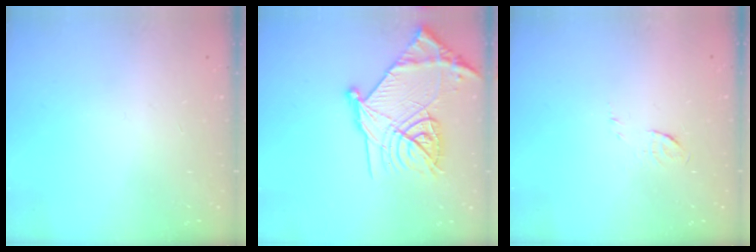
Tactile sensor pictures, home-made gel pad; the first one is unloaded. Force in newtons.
{"total": 23.6, "press": 23.5, "slide": 2.1}
{"total": 4.2, "press": 4.1, "slide": 1.1}